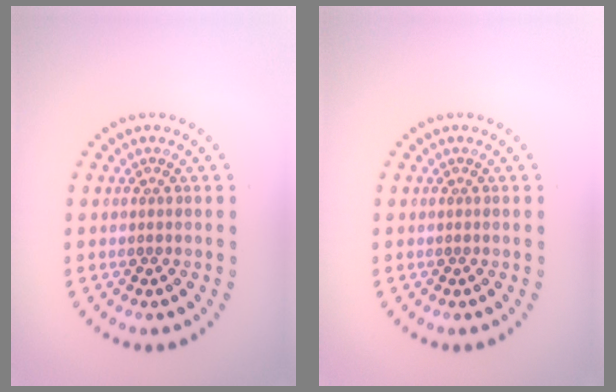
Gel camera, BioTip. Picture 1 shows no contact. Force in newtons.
{"total": 0.0}